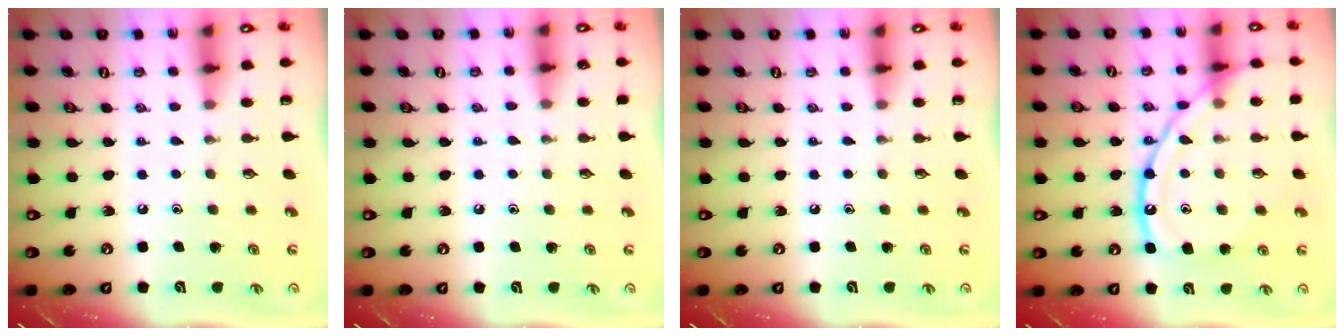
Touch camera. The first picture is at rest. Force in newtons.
{"total": 3.8, "press": 3.7, "slide": 0.5}
{"total": 0.0}
{"total": 15.4, "press": 15.4, "slide": 1.1}